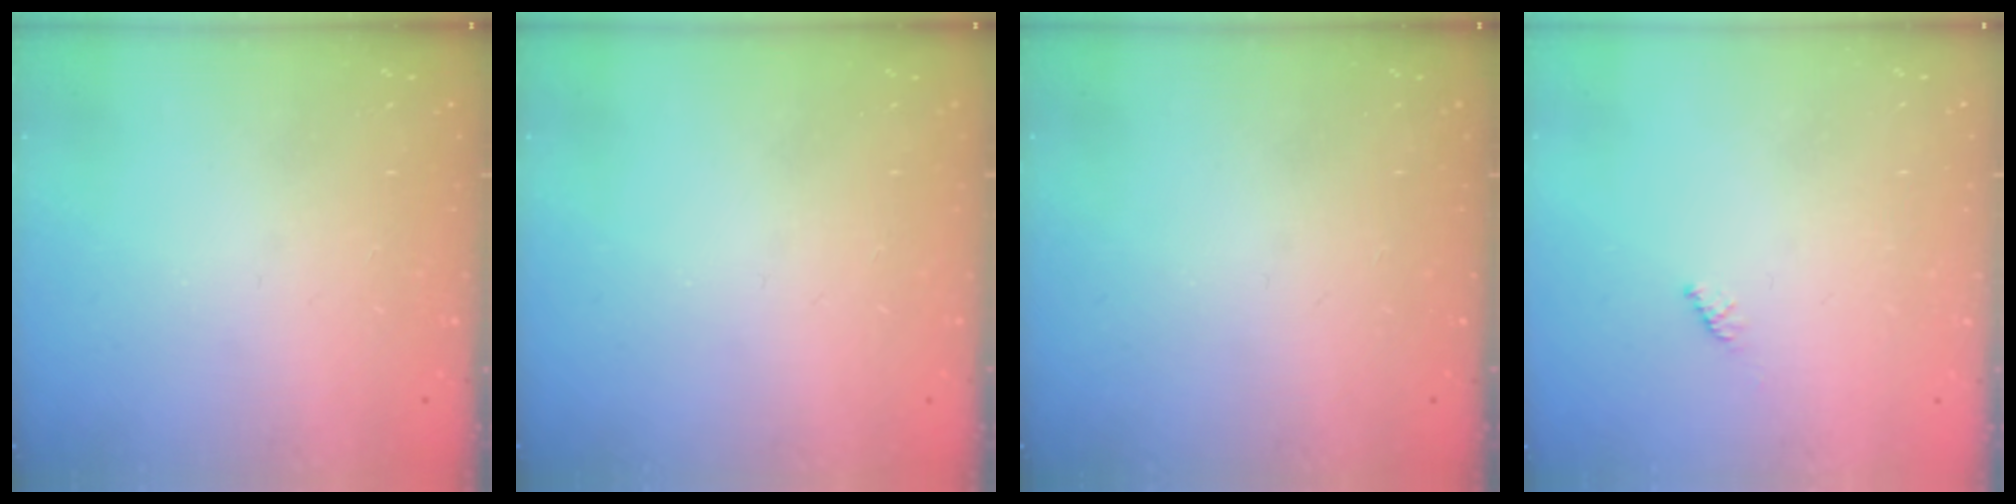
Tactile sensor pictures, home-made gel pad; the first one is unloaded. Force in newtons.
{"total": 0.0}
{"total": 0.0}
{"total": 1.6, "press": 1.5, "slide": 0.4}